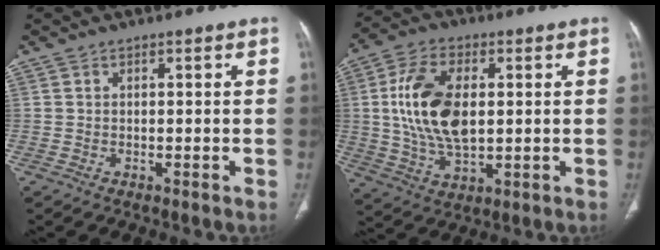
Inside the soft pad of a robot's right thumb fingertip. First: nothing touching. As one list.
[{"total": 15.2, "force": [1.7, 8.4, 12.6], "torque": [-0.244, 0.000, 0.035]}]